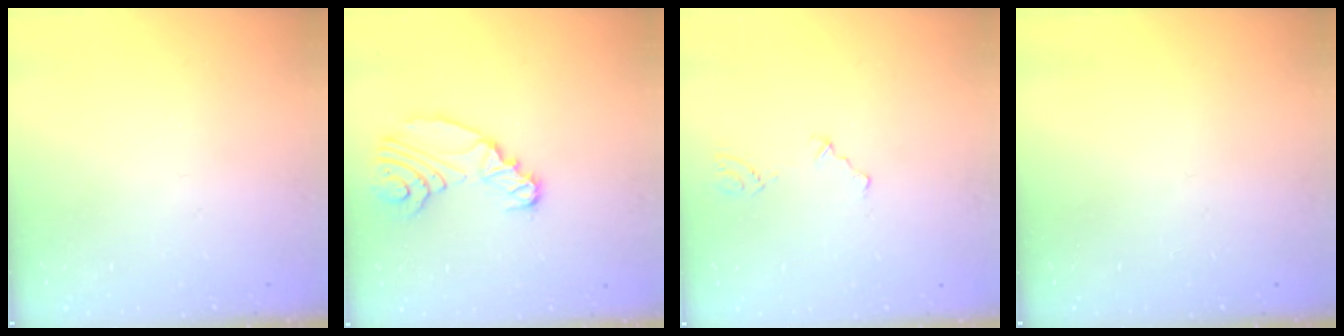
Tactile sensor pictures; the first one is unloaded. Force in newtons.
{"total": 11.1, "press": 9.9, "slide": 5.0}
{"total": 2.1, "press": 1.8, "slide": 1.1}
{"total": 0.0}